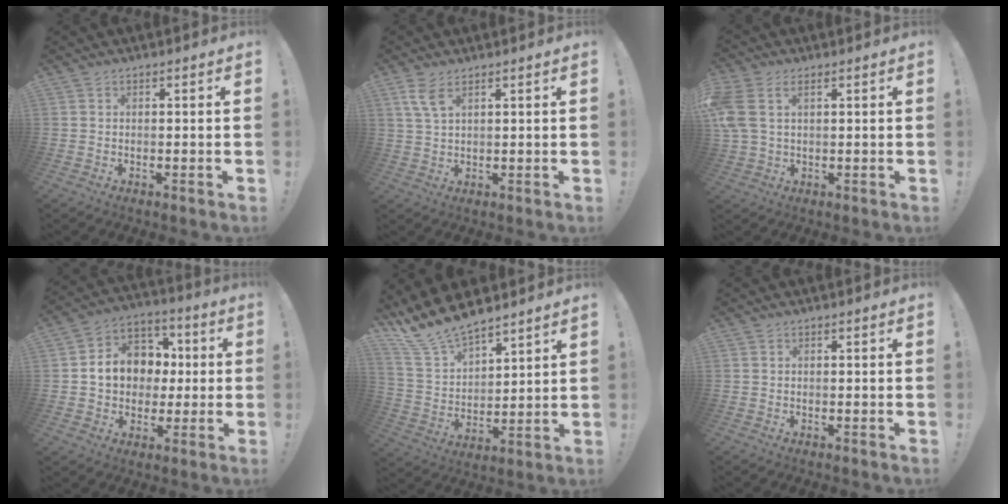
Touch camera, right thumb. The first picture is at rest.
{"total": 5.2, "force": [3.0, 1.9, 3.8], "torque": [-0.074, -0.009, 0.056]}
{"total": 7.1, "force": [2.8, 4.2, 4.9], "torque": [-0.115, -0.006, 0.057]}
{"total": 12.9, "force": [0.9, 11.2, 6.3], "torque": [-0.083, 0.008, 0.028]}
{"total": 13.0, "force": [11.7, 4.2, 3.9], "torque": [-0.100, -0.091, 0.220]}
{"total": 0.0}